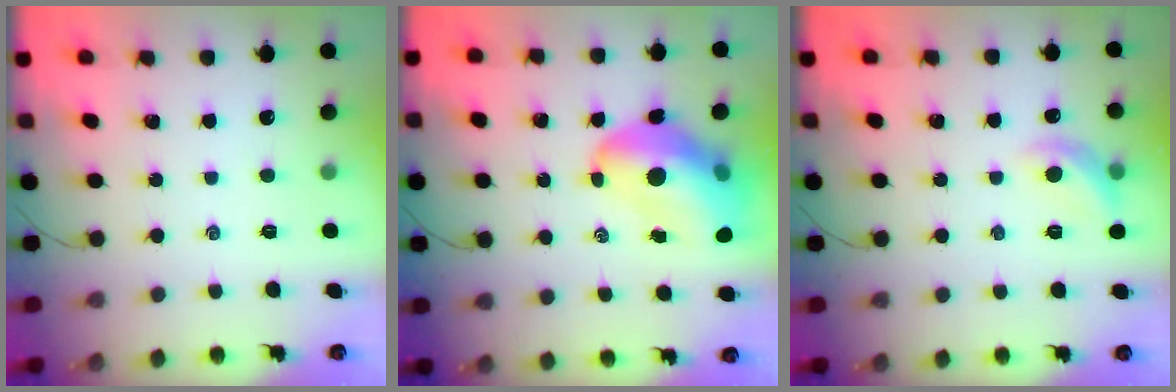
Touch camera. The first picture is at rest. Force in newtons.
{"total": 16.6, "press": 15.9, "slide": 4.6}
{"total": 9.0, "press": 9.0, "slide": 0.8}